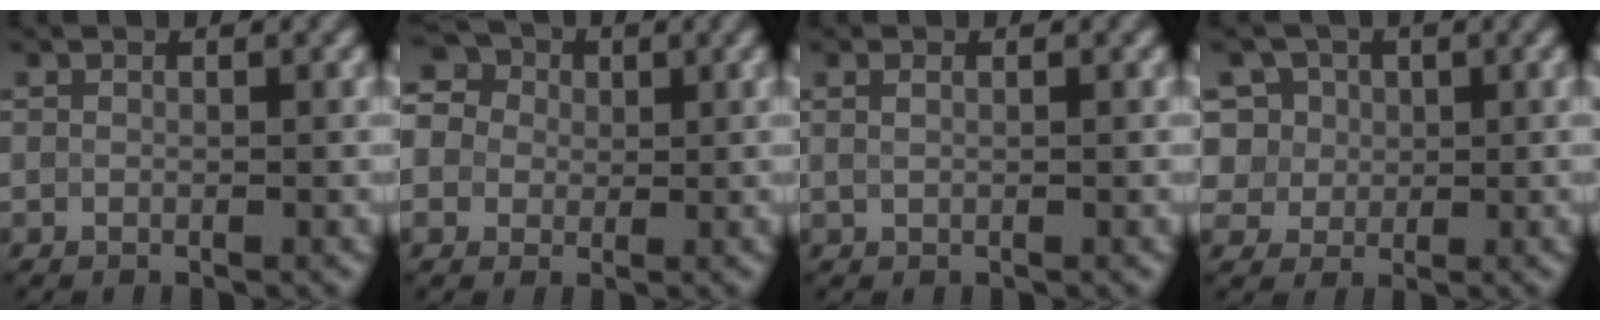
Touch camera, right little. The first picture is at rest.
{"total": 11.0, "force": [3.9, 8.9, 5.2], "torque": [-0.094, 0.053, 0.026]}
{"total": 0.8, "force": [0.4, 0.4, 0.6], "torque": [-0.013, 0.002, 0.011]}
{"total": 9.0, "force": [3.8, 7.2, 3.8], "torque": [-0.075, 0.030, 0.041]}